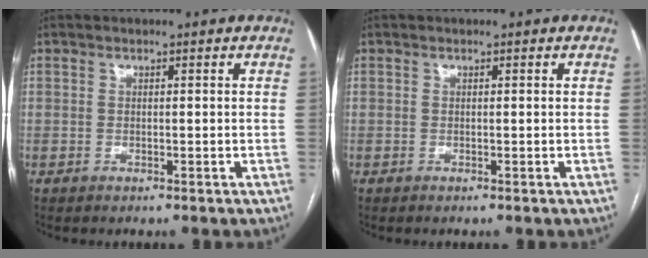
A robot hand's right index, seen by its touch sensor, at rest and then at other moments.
{"total": 0.0}